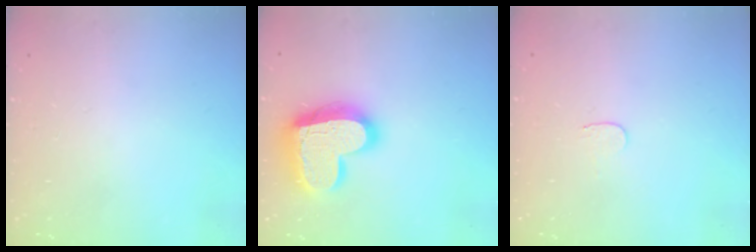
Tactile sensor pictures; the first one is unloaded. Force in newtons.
{"total": 20.2, "press": 20.1, "slide": 1.7}
{"total": 3.4, "press": 3.4, "slide": 0.4}